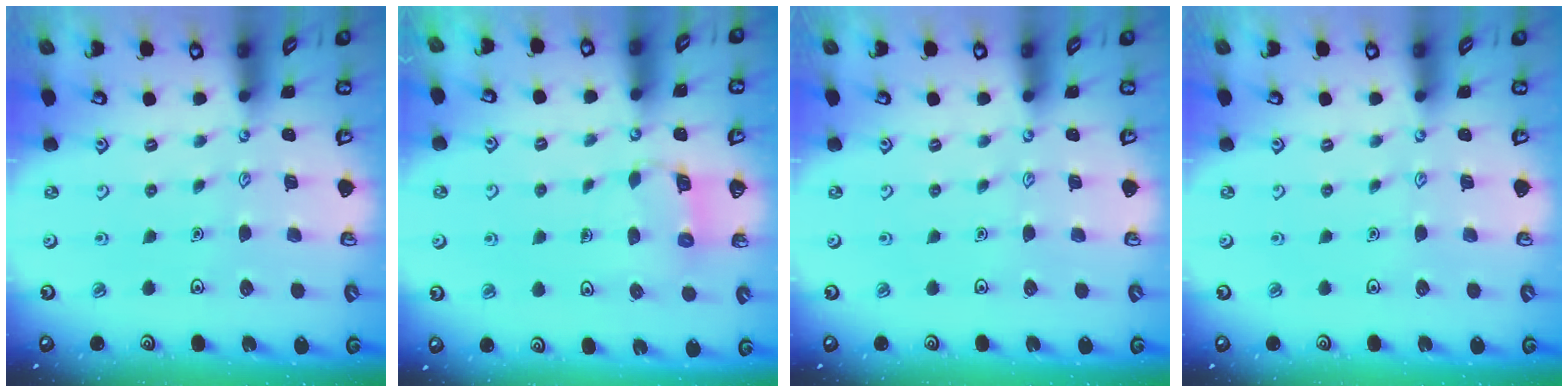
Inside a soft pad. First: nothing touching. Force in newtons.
{"total": 6.2, "press": 6.2, "slide": 0.3}
{"total": 0.0}
{"total": 0.0}